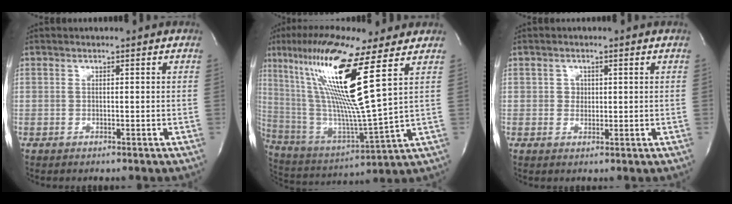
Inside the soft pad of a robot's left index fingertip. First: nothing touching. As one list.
[{"total": 19.5, "force": [9.1, -0.6, 17.3], "torque": [-0.346, -0.016, 0.157]}, {"total": 1.4, "force": [0.1, 1.3, 0.5], "torque": [-0.009, -0.005, 0.001]}]